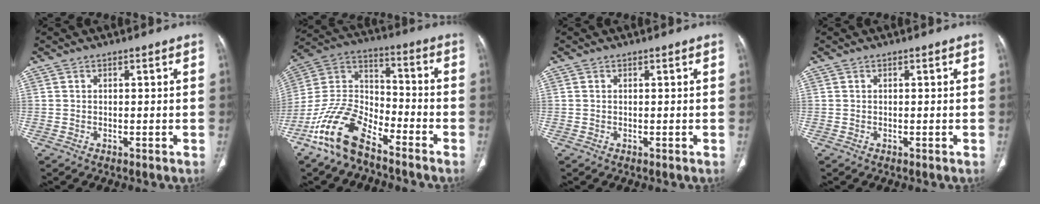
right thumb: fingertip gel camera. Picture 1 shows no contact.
{"total": 14.4, "force": [-10.1, 6.4, 8.0], "torque": [-0.153, 0.069, -0.200]}
{"total": 0.0}
{"total": 0.0}